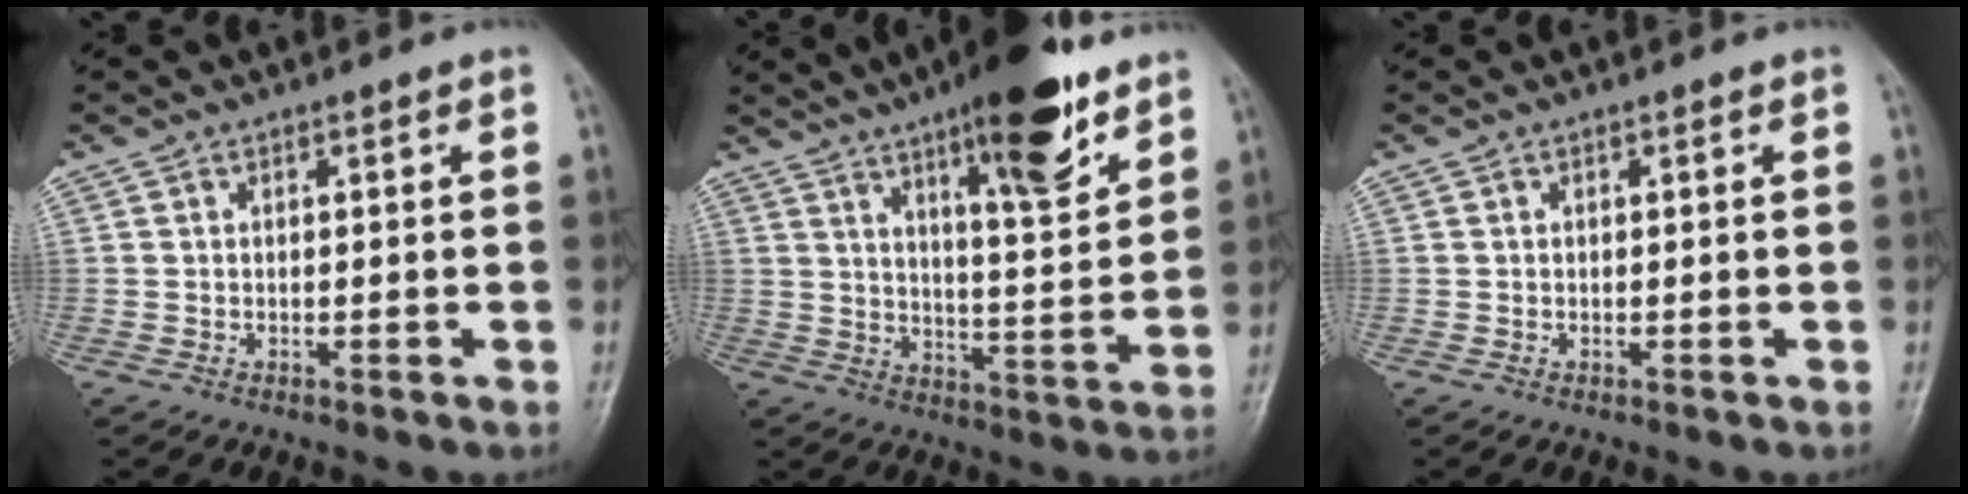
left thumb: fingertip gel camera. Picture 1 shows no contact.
{"total": 16.2, "force": [10.0, 4.1, 12.1], "torque": [-0.156, -0.054, 0.152]}
{"total": 0.0}